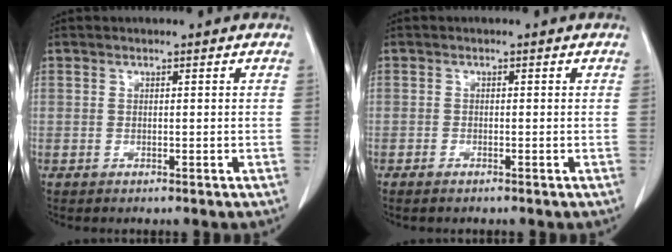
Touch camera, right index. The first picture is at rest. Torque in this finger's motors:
{"motor_torque": [-0.04, 0.05, -0.08, -0.01]}